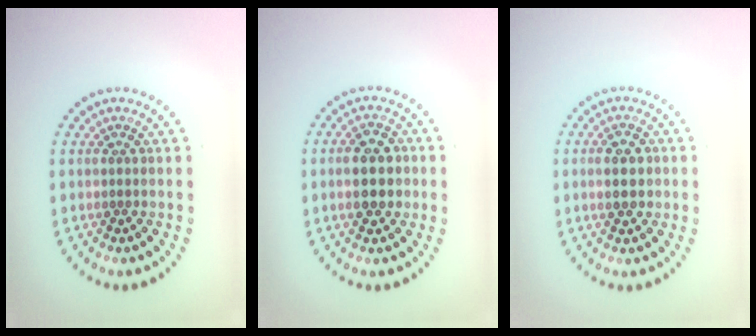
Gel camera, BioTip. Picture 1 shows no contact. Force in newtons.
{"total": 3.7, "press": 3.7, "slide": 0.4}
{"total": 3.3, "press": 3.3, "slide": 0.2}